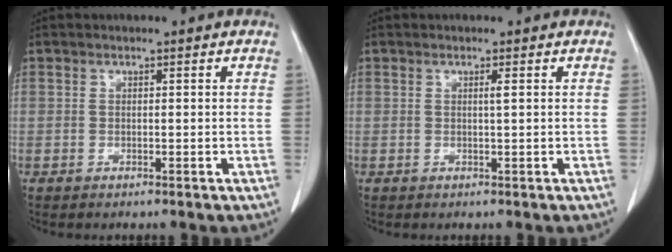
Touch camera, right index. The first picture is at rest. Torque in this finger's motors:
{"motor_torque": [0.16, 0.10, -0.01, 0.02]}